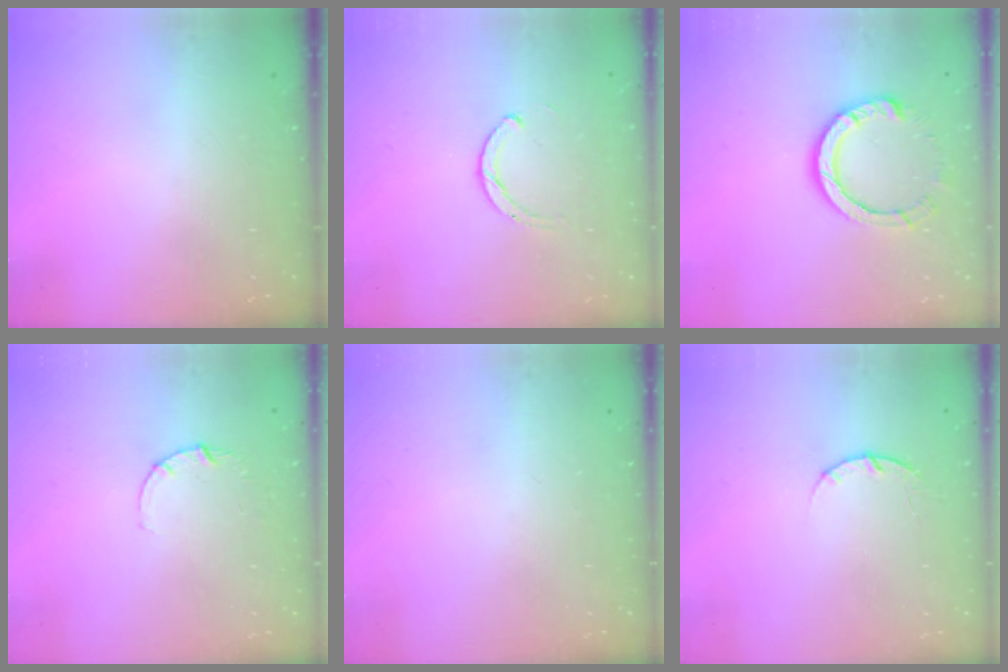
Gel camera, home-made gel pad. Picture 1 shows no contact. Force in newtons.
{"total": 1.8, "press": 1.8, "slide": 0.2}
{"total": 9.1, "press": 9.1, "slide": 0.7}
{"total": 2.8, "press": 2.8, "slide": 0.3}
{"total": 0.0}
{"total": 3.6, "press": 3.5, "slide": 0.5}